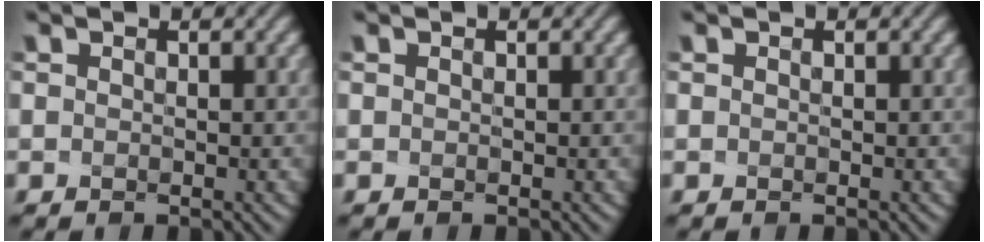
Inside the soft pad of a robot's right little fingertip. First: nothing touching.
{"total": 0.0}
{"total": 0.0}